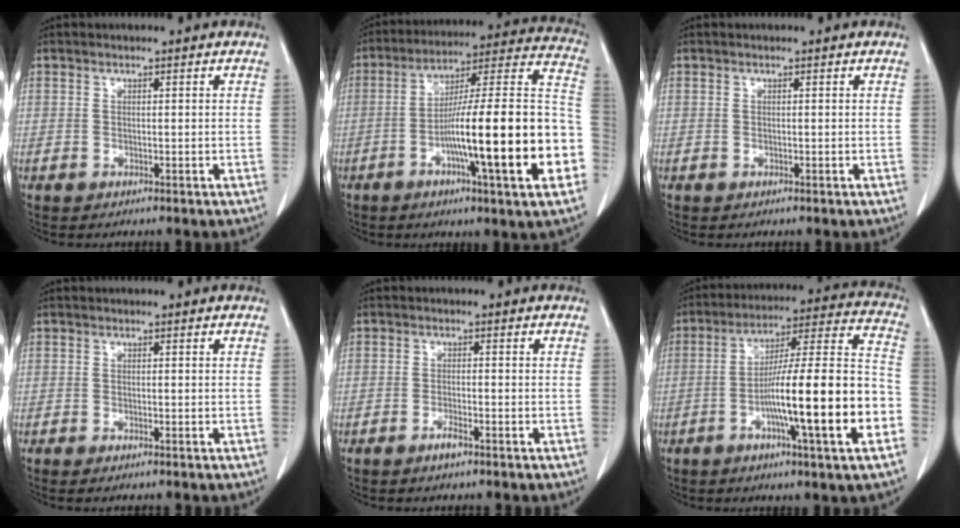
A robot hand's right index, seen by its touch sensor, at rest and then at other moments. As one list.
[{"total": 23.9, "force": [-6.5, 1.3, 23.0], "torque": [-0.282, 0.011, -0.102]}, {"total": 0.0}, {"total": 0.7, "force": [-0.5, -0.1, 0.4], "torque": [-0.011, -0.002, -0.008]}, {"total": 1.7, "force": [-1.2, 0.2, 1.2], "torque": [-0.022, 0.000, -0.018]}, {"total": 19.8, "force": [-6.1, 0.5, 18.8], "torque": [-0.268, 0.010, -0.096]}]